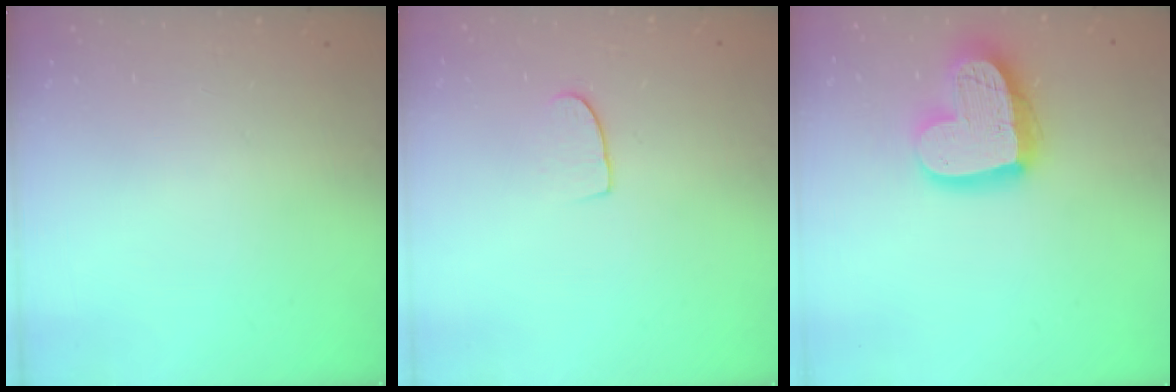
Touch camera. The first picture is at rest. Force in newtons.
{"total": 6.1, "press": 6.1, "slide": 0.4}
{"total": 20.0, "press": 20.0, "slide": 1.7}